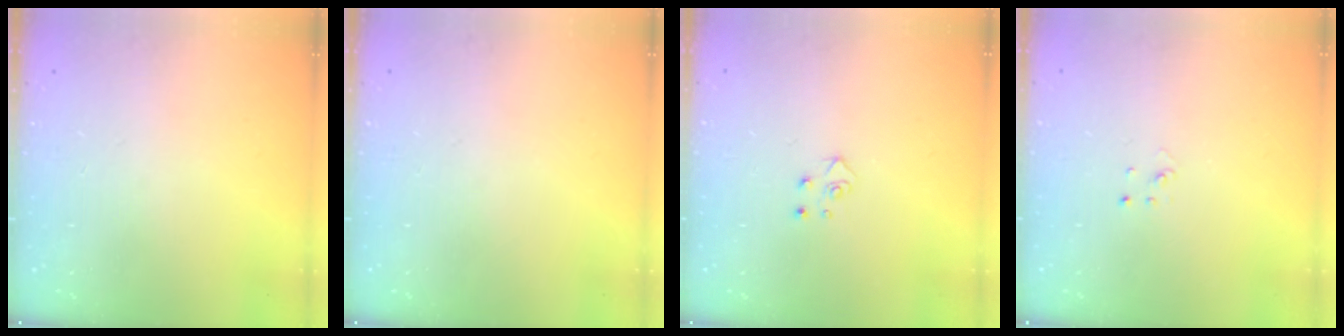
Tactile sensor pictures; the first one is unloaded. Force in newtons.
{"total": 0.0}
{"total": 3.9, "press": 3.9, "slide": 0.4}
{"total": 2.0, "press": 2.0, "slide": 0.1}